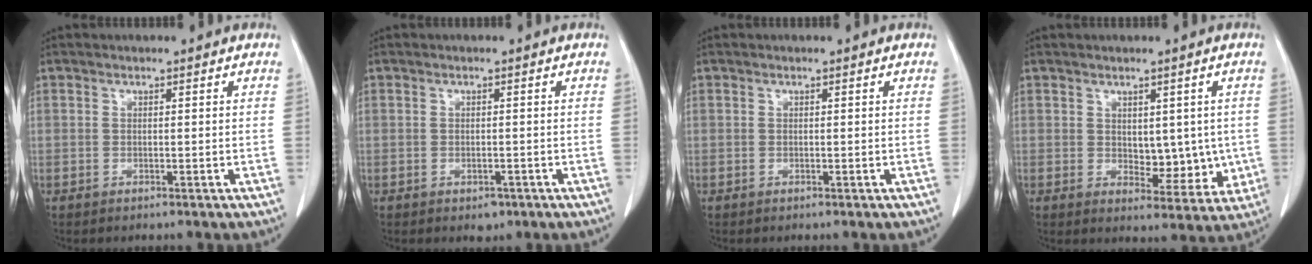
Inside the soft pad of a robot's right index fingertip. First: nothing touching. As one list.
[{"total": 1.8, "force": [-0.9, 1.2, 1.0], "torque": [-0.012, 0.002, -0.001]}, {"total": 0.0}, {"total": 6.6, "force": [0.2, 4.0, 5.2], "torque": [-0.051, -0.004, 0.017]}]